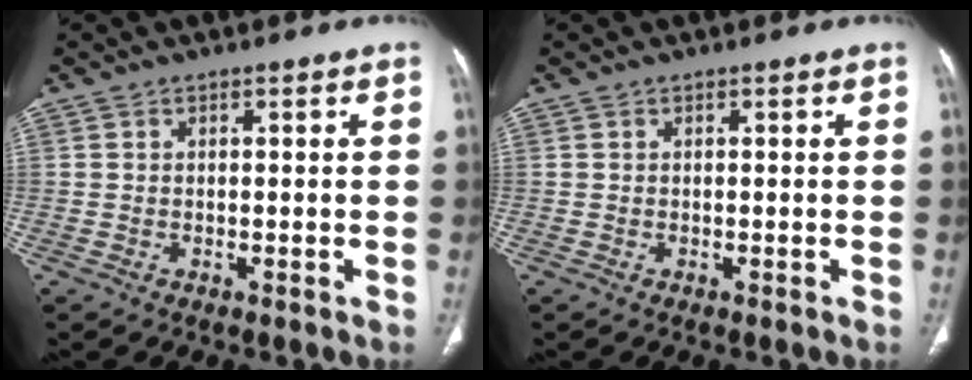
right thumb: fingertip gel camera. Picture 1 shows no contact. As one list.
[{"total": 0.0}]